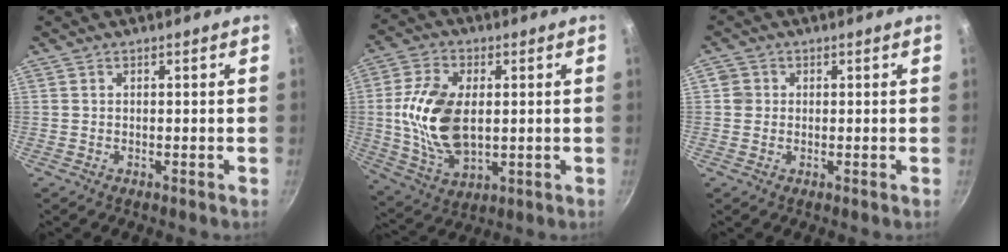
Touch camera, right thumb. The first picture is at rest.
{"total": 15.7, "force": [0.8, 9.0, 12.9], "torque": [-0.248, -0.007, 0.024]}
{"total": 2.3, "force": [0.3, 2.3, 0.5], "torque": [0.006, 0.003, 0.004]}